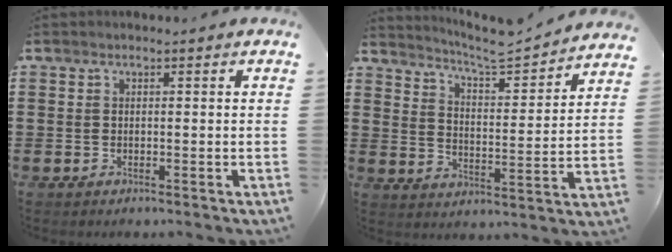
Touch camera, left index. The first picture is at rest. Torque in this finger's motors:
{"motor_torque": [0.67, -0.66, 0.06, 0.02]}